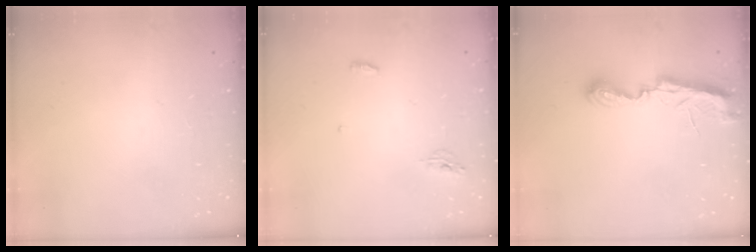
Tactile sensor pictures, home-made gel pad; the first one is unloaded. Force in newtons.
{"total": 4.1, "press": 4.0, "slide": 0.9}
{"total": 7.2, "press": 7.2, "slide": 0.1}